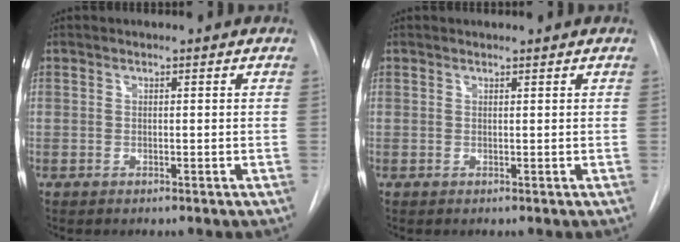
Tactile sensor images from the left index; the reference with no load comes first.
{"total": 1.3, "force": [1.2, 0.2, 0.1], "torque": [-0.007, 0.010, 0.019]}